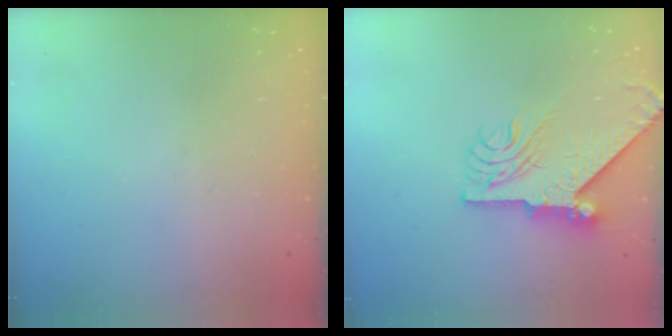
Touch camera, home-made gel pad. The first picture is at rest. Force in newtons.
{"total": 10.2, "press": 10.1, "slide": 1.0}